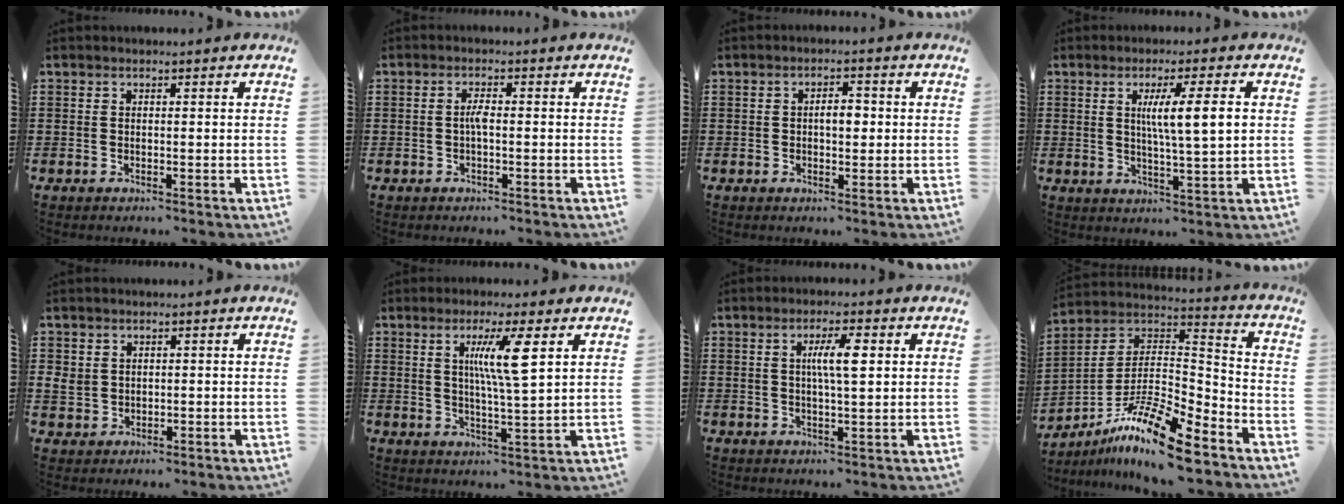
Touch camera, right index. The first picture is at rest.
{"total": 2.2, "force": [-0.3, 0.6, 2.1], "torque": [-0.040, 0.003, -0.007]}
{"total": 3.2, "force": [0.0, 1.6, 2.8], "torque": [-0.046, 0.004, -0.004]}
{"total": 7.3, "force": [1.5, 0.7, 7.1], "torque": [-0.136, 0.000, 0.020]}
{"total": 2.2, "force": [0.5, 2.0, 0.7], "torque": [-0.020, 0.007, 0.008]}
{"total": 7.3, "force": [2.6, 0.5, 6.8], "torque": [-0.131, -0.001, 0.036]}
{"total": 5.0, "force": [1.0, 1.0, 4.8], "torque": [-0.094, 0.008, 0.013]}
{"total": 13.4, "force": [-10.1, 2.1, 8.5], "torque": [-0.161, 0.022, -0.193]}